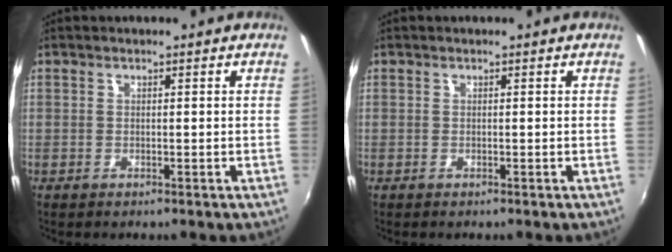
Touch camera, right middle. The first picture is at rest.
{"total": 0.0}